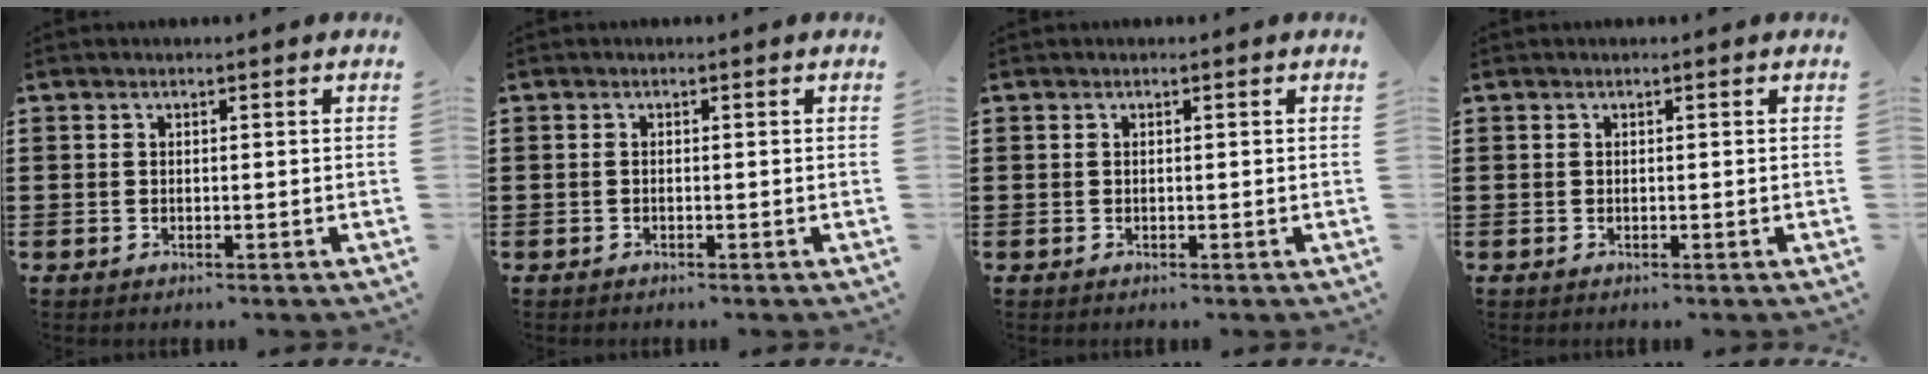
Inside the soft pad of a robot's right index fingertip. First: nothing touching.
{"total": 0.0}
{"total": 0.0}
{"total": 0.0}